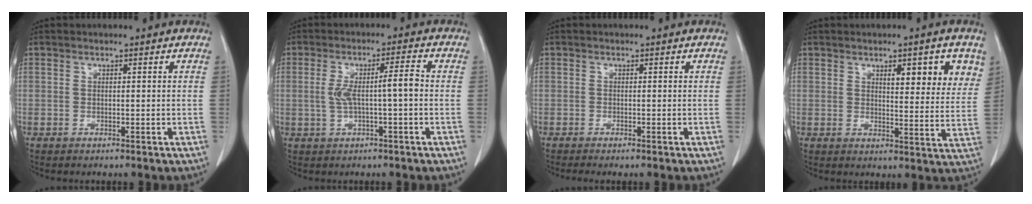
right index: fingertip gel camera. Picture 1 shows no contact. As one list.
[{"total": 5.6, "force": [-0.3, 0.5, 5.5], "torque": [-0.104, 0.016, -0.001]}, {"total": 1.6, "force": [-1.3, 0.0, 0.9], "torque": [-0.011, -0.004, -0.018]}, {"total": 8.5, "force": [4.4, 2.3, 6.9], "torque": [-0.080, -0.007, 0.057]}]